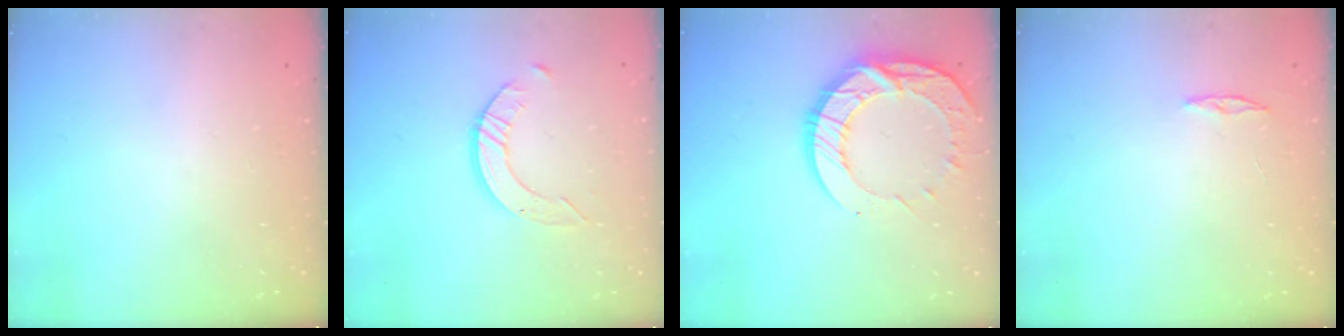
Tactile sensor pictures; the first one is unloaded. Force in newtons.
{"total": 5.0, "press": 5.0, "slide": 0.4}
{"total": 15.6, "press": 15.6, "slide": 1.2}
{"total": 3.0, "press": 2.9, "slide": 0.3}